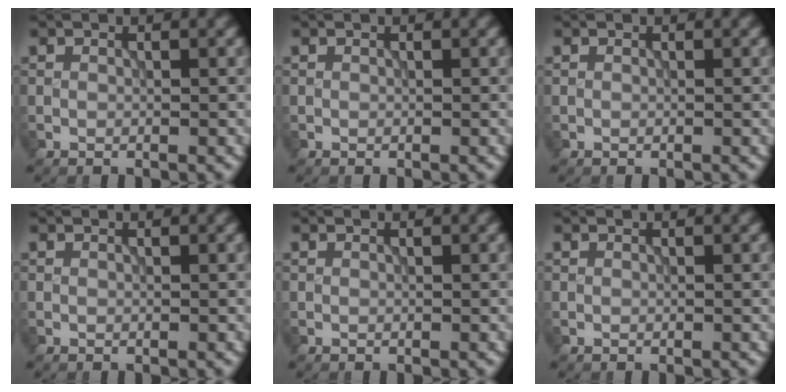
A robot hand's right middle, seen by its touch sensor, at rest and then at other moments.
{"total": 0.0}
{"total": 0.0}
{"total": 0.0}
{"total": 0.0}
{"total": 0.0}